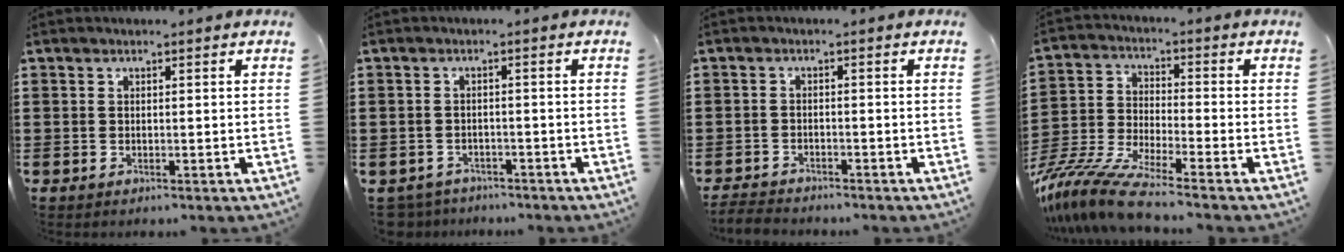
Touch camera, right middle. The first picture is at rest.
{"total": 2.3, "force": [-2.2, 0.5, -0.2], "torque": [-0.005, 0.000, -0.051]}
{"total": 2.5, "force": [-2.5, 0.2, 0.1], "torque": [-0.008, -0.003, -0.053]}
{"total": 9.3, "force": [-8.1, 0.5, 4.6], "torque": [-0.110, -0.007, -0.165]}